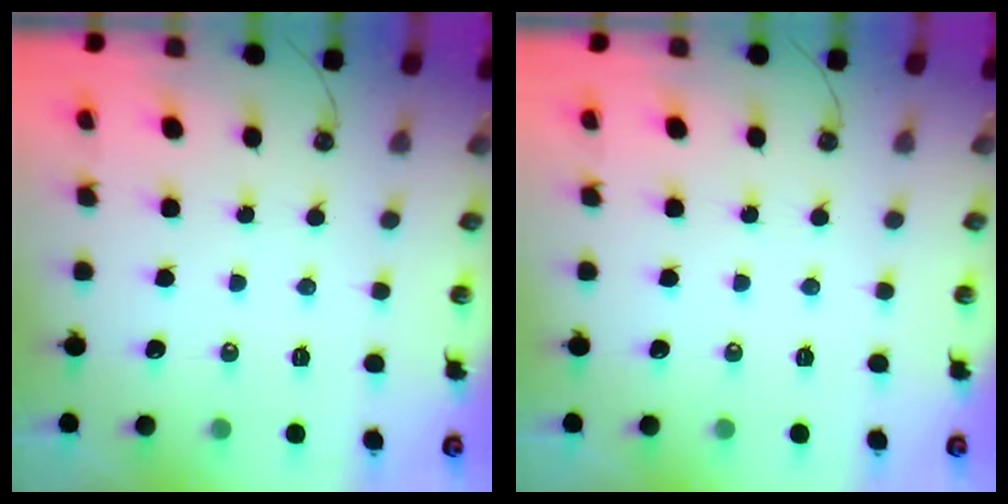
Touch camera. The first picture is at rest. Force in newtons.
{"total": 0.0}